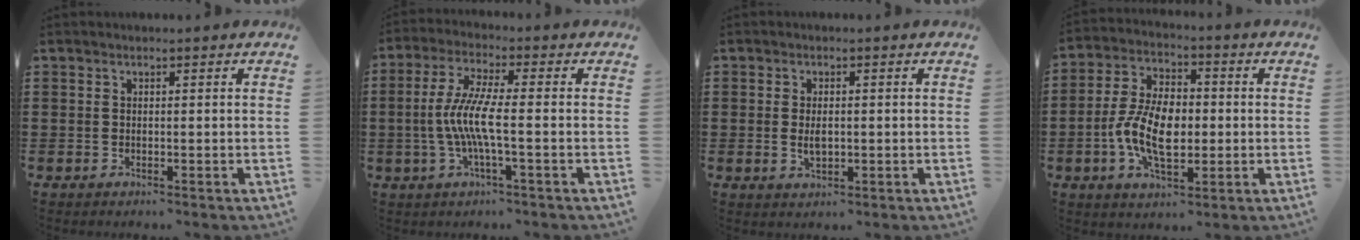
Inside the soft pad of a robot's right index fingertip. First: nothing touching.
{"total": 7.1, "force": [-1.4, 0.7, 7.0], "torque": [-0.159, -0.018, -0.036]}
{"total": 2.8, "force": [0.0, 1.3, 2.5], "torque": [-0.048, 0.001, 0.001]}
{"total": 9.5, "force": [-1.5, 5.4, 7.7], "torque": [-0.171, 0.007, -0.031]}